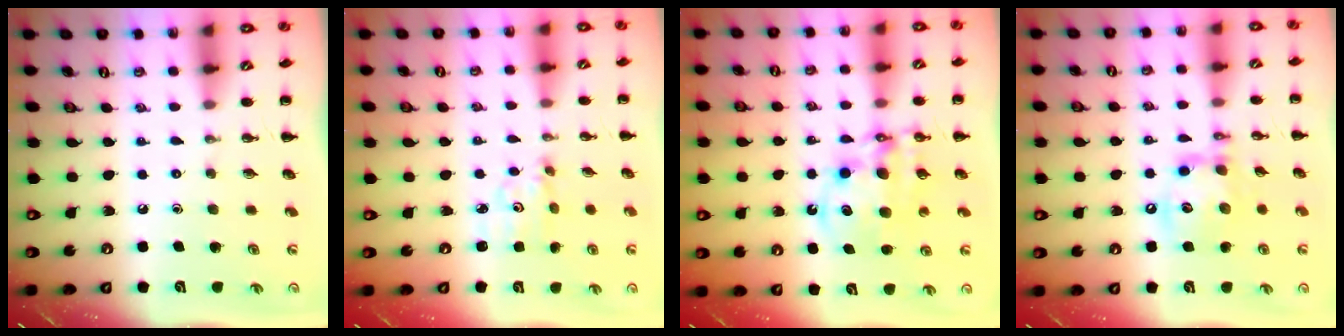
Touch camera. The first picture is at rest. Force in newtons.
{"total": 2.7, "press": 2.7, "slide": 0.3}
{"total": 11.8, "press": 11.5, "slide": 2.6}
{"total": 14.1, "press": 14.0, "slide": 1.7}